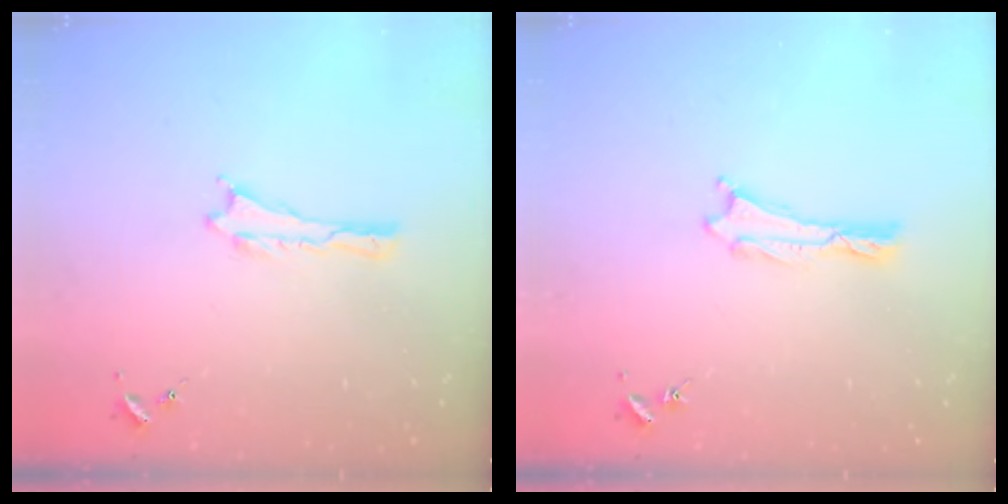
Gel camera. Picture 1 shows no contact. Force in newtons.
{"total": 0.0}